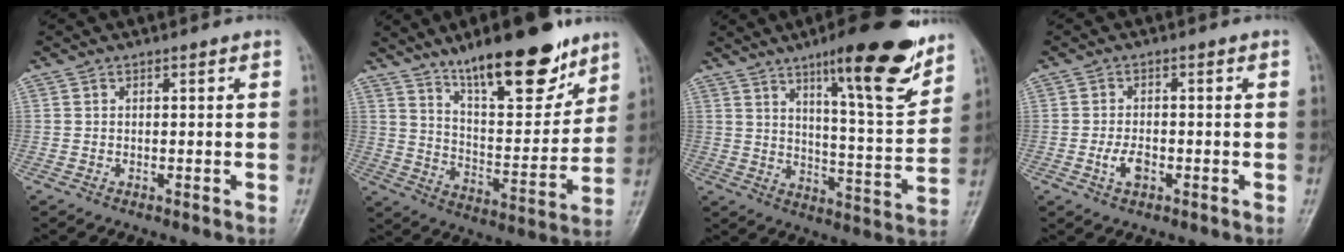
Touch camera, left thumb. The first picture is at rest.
{"total": 19.5, "force": [13.5, 6.1, 12.7], "torque": [-0.151, -0.080, 0.223]}
{"total": 18.3, "force": [11.7, 3.6, 13.6], "torque": [-0.167, -0.069, 0.179]}
{"total": 3.3, "force": [-1.1, 1.9, 2.4], "torque": [-0.046, 0.004, -0.021]}